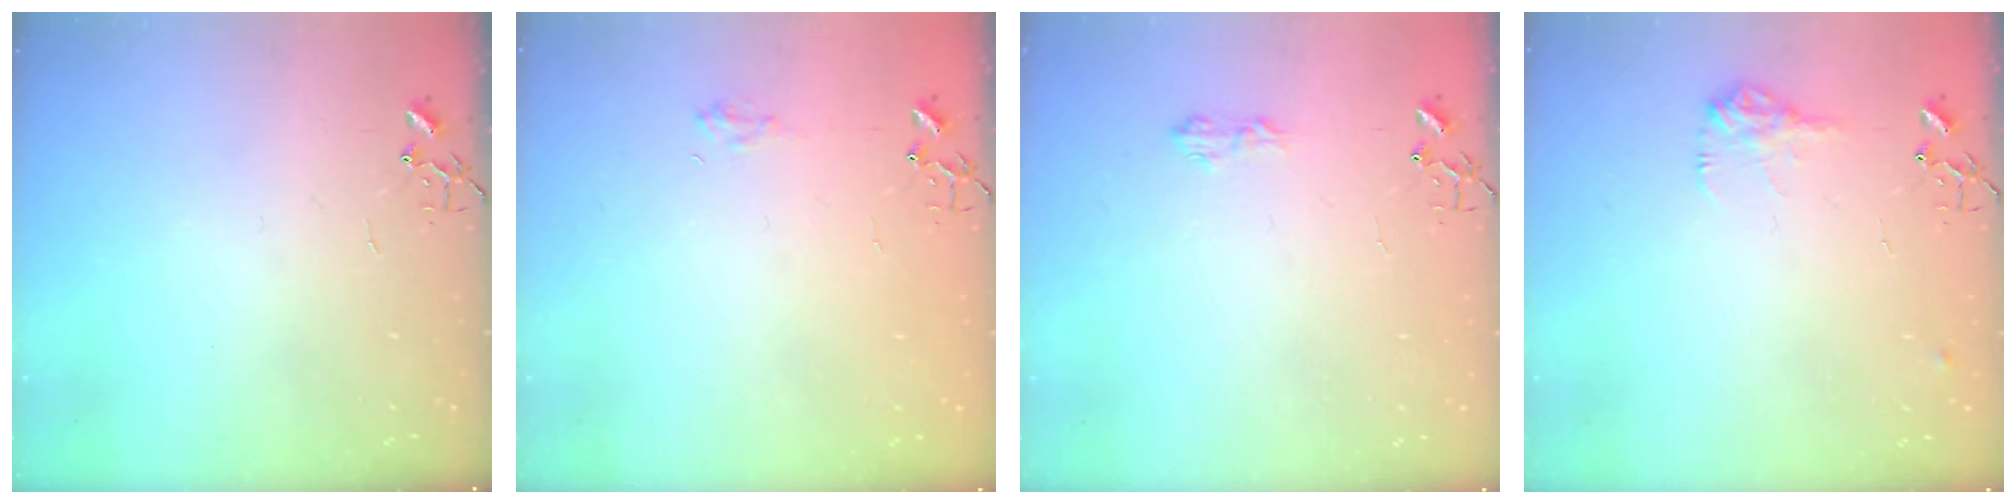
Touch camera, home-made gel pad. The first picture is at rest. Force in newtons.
{"total": 6.7, "press": 6.6, "slide": 0.7}
{"total": 5.9, "press": 5.9, "slide": 0.8}
{"total": 9.5, "press": 9.5, "slide": 0.4}